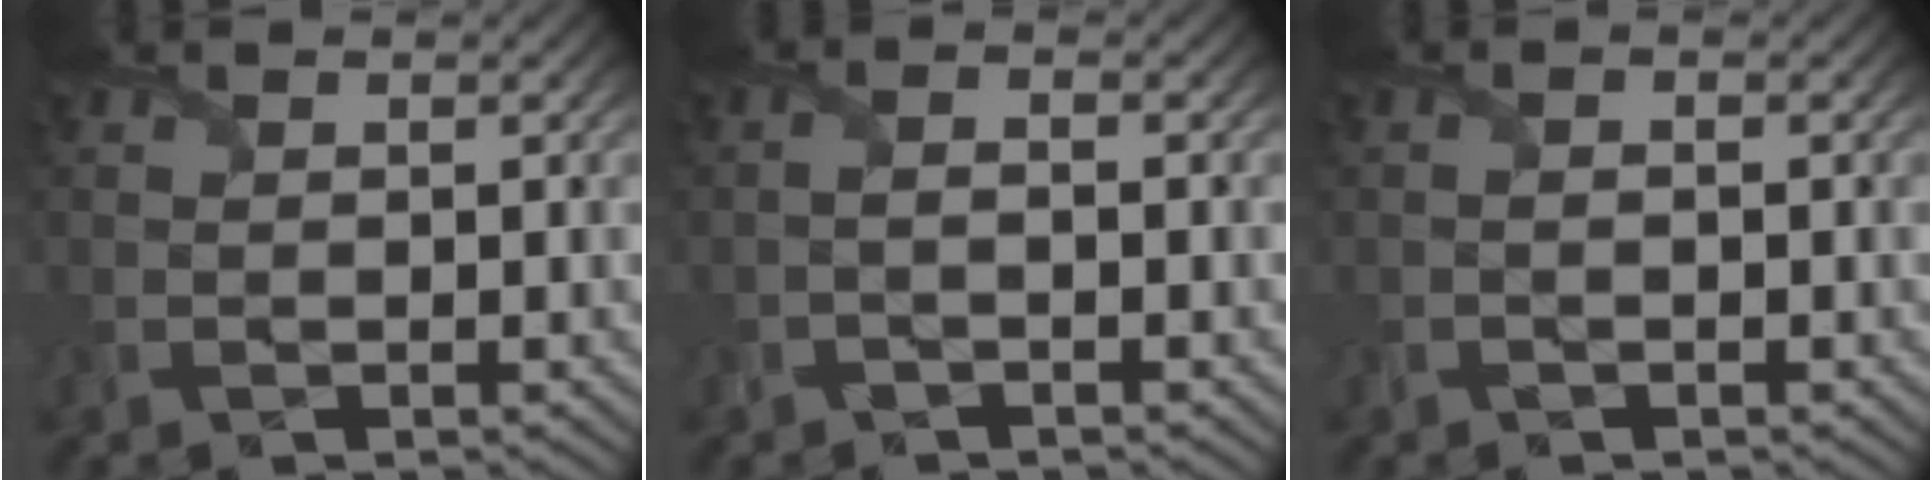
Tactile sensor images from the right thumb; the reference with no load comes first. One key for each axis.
{"total": 1.3, "fx": -0.8, "fy": 0.2, "fz": 1.0, "tx": -0.023, "ty": 0.003, "tz": -0.020}
{"total": 0.7, "fx": -0.3, "fy": 0.1, "fz": 0.6, "tx": -0.013, "ty": 0.000, "tz": -0.007}